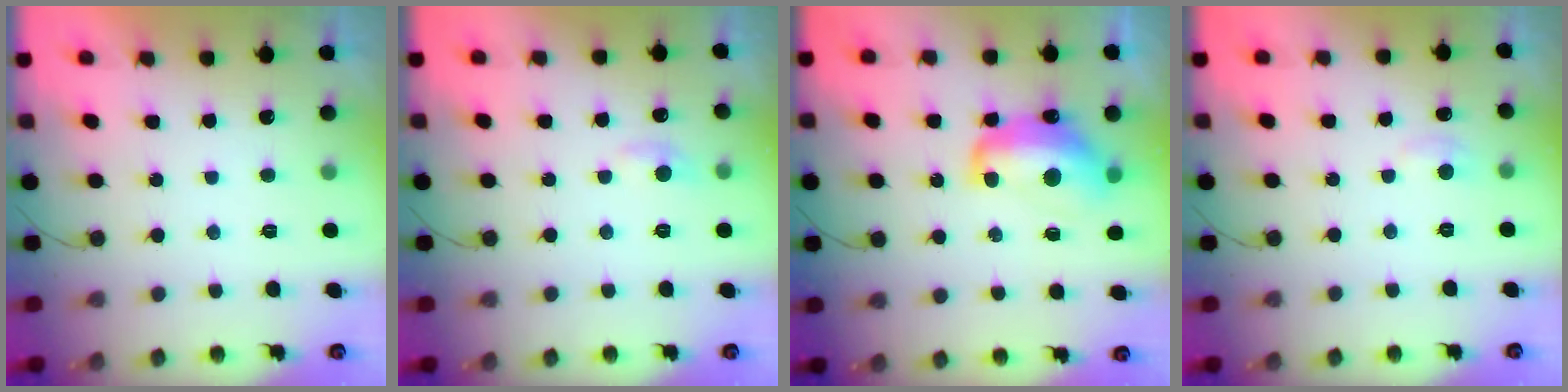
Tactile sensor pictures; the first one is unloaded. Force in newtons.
{"total": 5.3, "press": 5.2, "slide": 0.7}
{"total": 13.1, "press": 13.1, "slide": 1.3}
{"total": 4.3, "press": 4.3, "slide": 0.6}